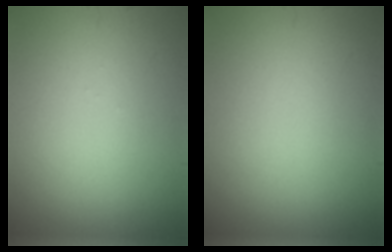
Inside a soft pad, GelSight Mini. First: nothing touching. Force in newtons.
{"total": 0.0}